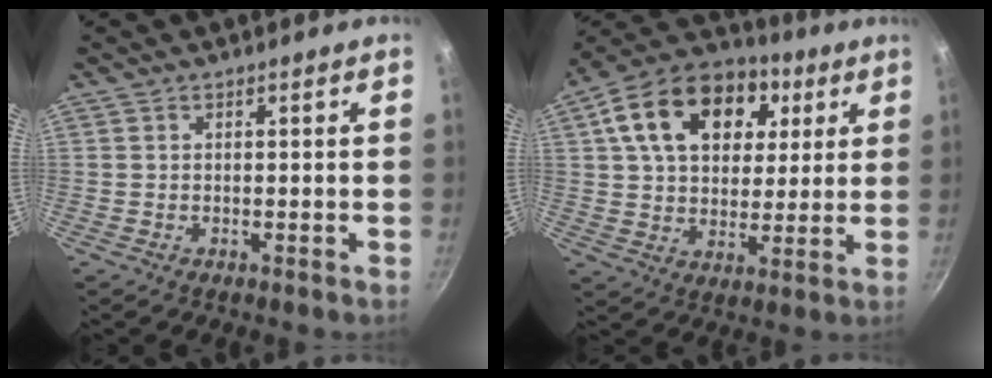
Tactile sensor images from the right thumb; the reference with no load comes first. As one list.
[{"total": 20.7, "force": [7.1, 14.1, 13.3], "torque": [-0.212, 0.011, 0.110]}]